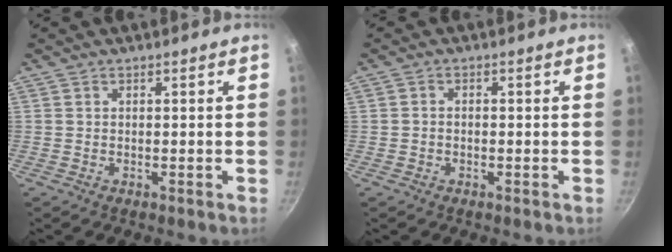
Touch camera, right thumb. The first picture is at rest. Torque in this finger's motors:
{"motor_torque": [-0.07, -0.44, 0.06, -0.19, -0.02]}